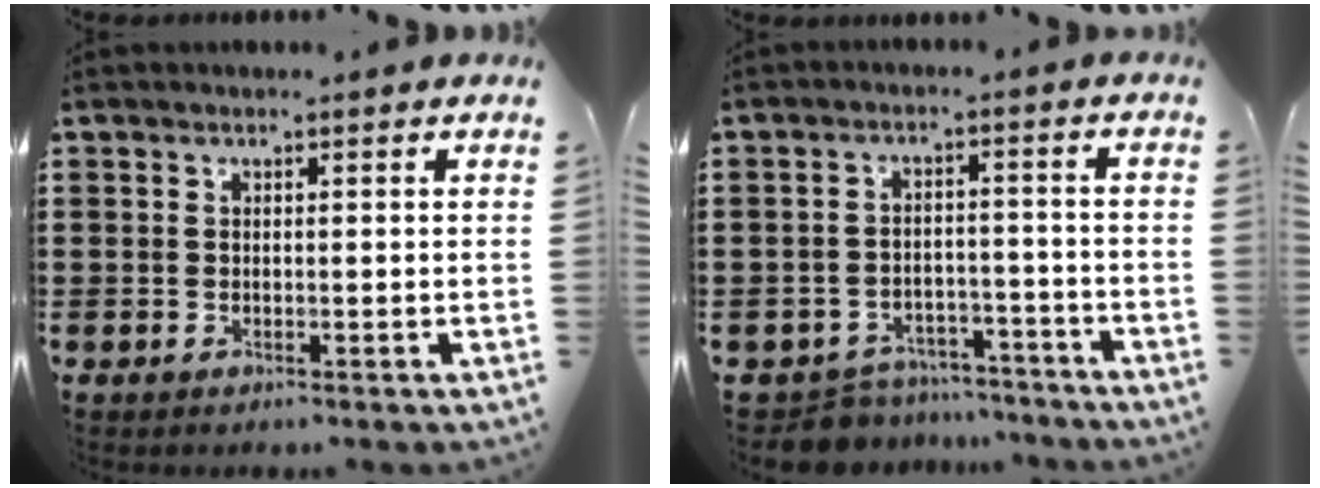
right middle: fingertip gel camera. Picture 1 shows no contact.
{"total": 5.5, "force": [-5.4, 1.0, 0.0], "torque": [0.001, 0.017, -0.107]}